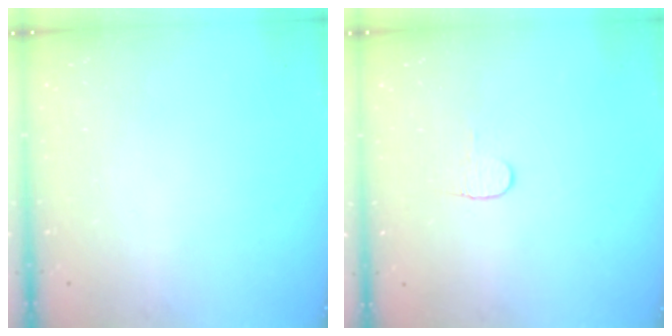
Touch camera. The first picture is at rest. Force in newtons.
{"total": 4.1, "press": 4.1, "slide": 0.4}